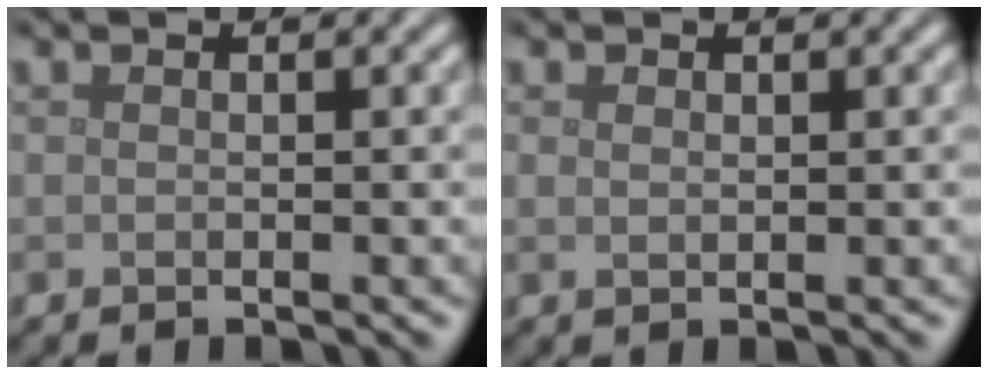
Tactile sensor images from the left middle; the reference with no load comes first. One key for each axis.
{"total": 0.6, "fx": 0.4, "fy": 0.4, "fz": 0.3, "tx": -0.009, "ty": -0.001, "tz": 0.007}